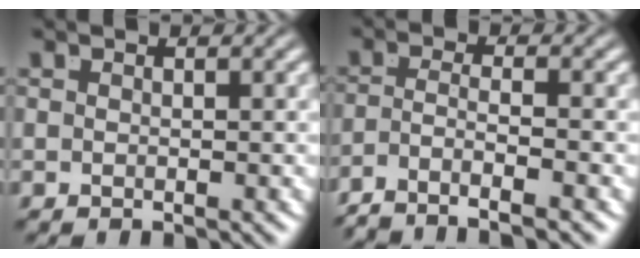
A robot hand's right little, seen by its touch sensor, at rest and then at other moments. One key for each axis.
{"total": 5.6, "fx": -4.4, "fy": 1.8, "fz": 2.9, "tx": -0.063, "ty": -0.030, "tz": -0.062}